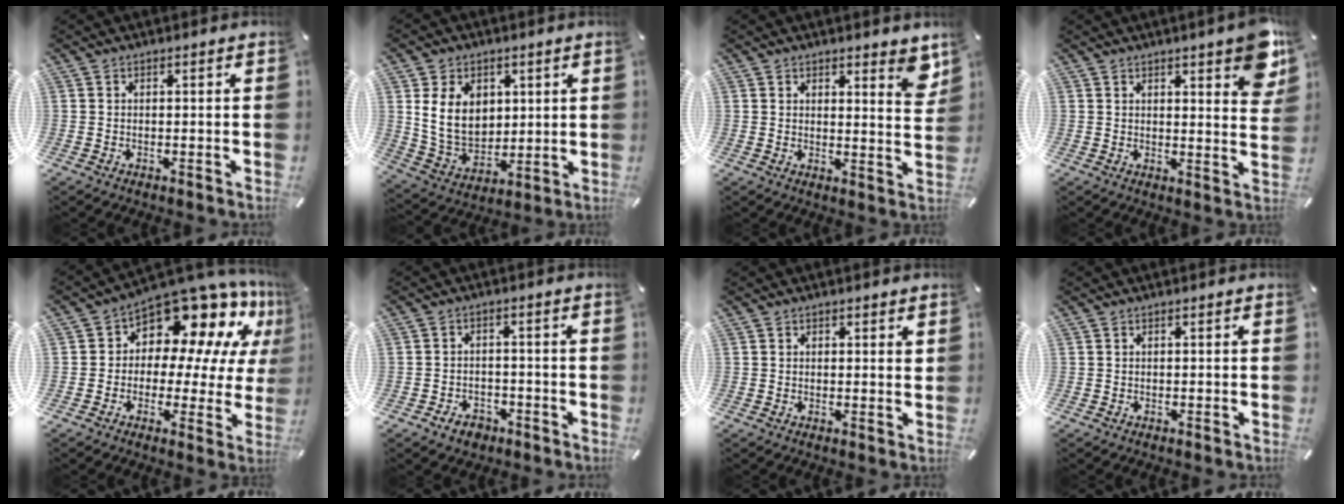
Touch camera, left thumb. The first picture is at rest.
{"total": 11.3, "force": [3.3, 9.0, 6.0], "torque": [-0.132, -0.009, 0.059]}
{"total": 5.8, "force": [4.0, 2.3, 3.4], "torque": [-0.021, -0.032, 0.063]}
{"total": 7.8, "force": [4.8, 2.5, 5.6], "torque": [-0.067, -0.030, 0.079]}
{"total": 13.8, "force": [9.3, 7.5, 6.9], "torque": [-0.112, -0.088, 0.162]}
{"total": 4.0, "force": [-2.5, 2.9, 1.3], "torque": [-0.025, 0.010, -0.048]}
{"total": 1.0, "force": [0.6, 0.6, 0.6], "torque": [-0.004, -0.003, 0.011]}
{"total": 0.0}